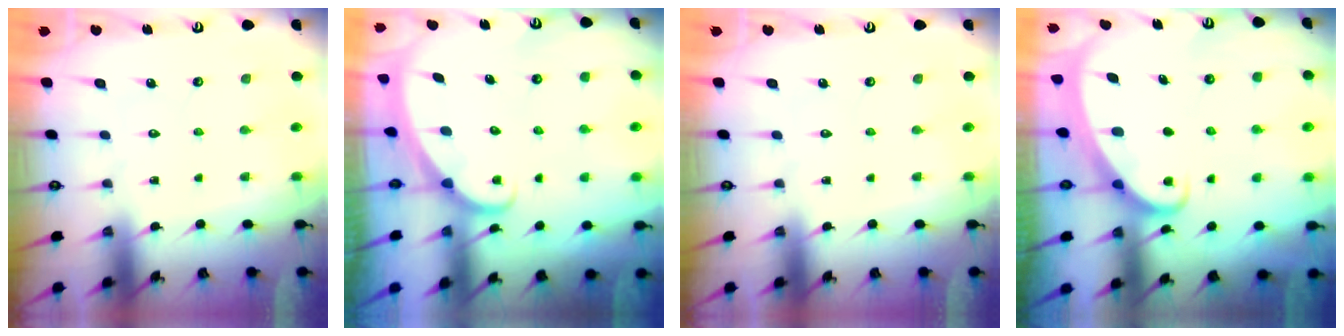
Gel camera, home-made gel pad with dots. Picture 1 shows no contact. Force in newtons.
{"total": 2.0, "press": 2.0, "slide": 0.0}
{"total": 0.0}
{"total": 2.2, "press": 2.2, "slide": 0.3}